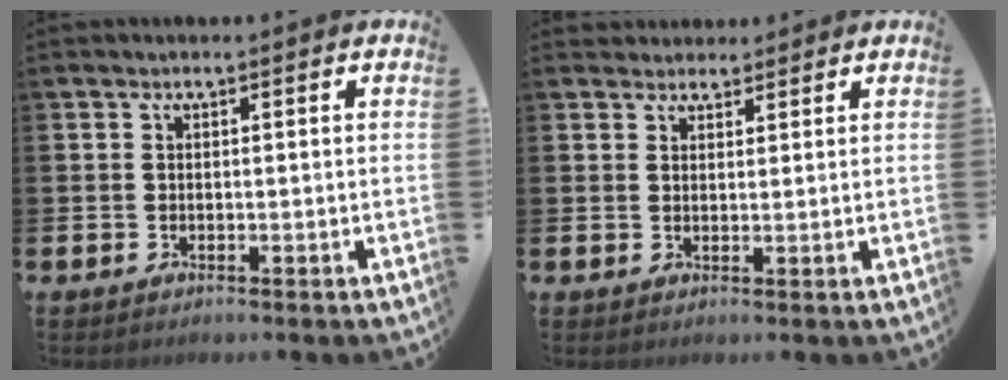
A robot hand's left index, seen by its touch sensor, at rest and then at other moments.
{"total": 2.4, "force": [2.3, 0.9, -0.3], "torque": [0.015, -0.011, 0.039]}